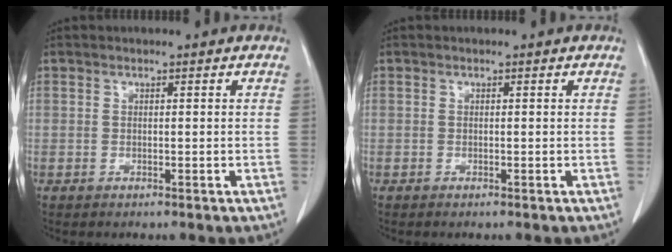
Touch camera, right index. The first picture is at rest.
{"total": 0.0}